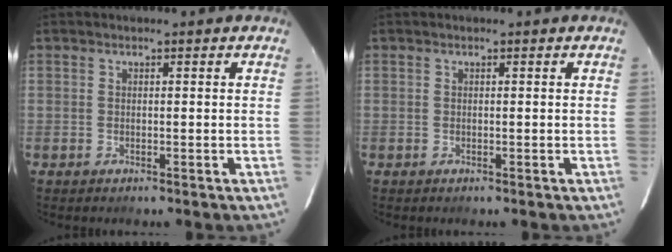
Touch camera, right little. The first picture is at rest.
{"total": 0.0}